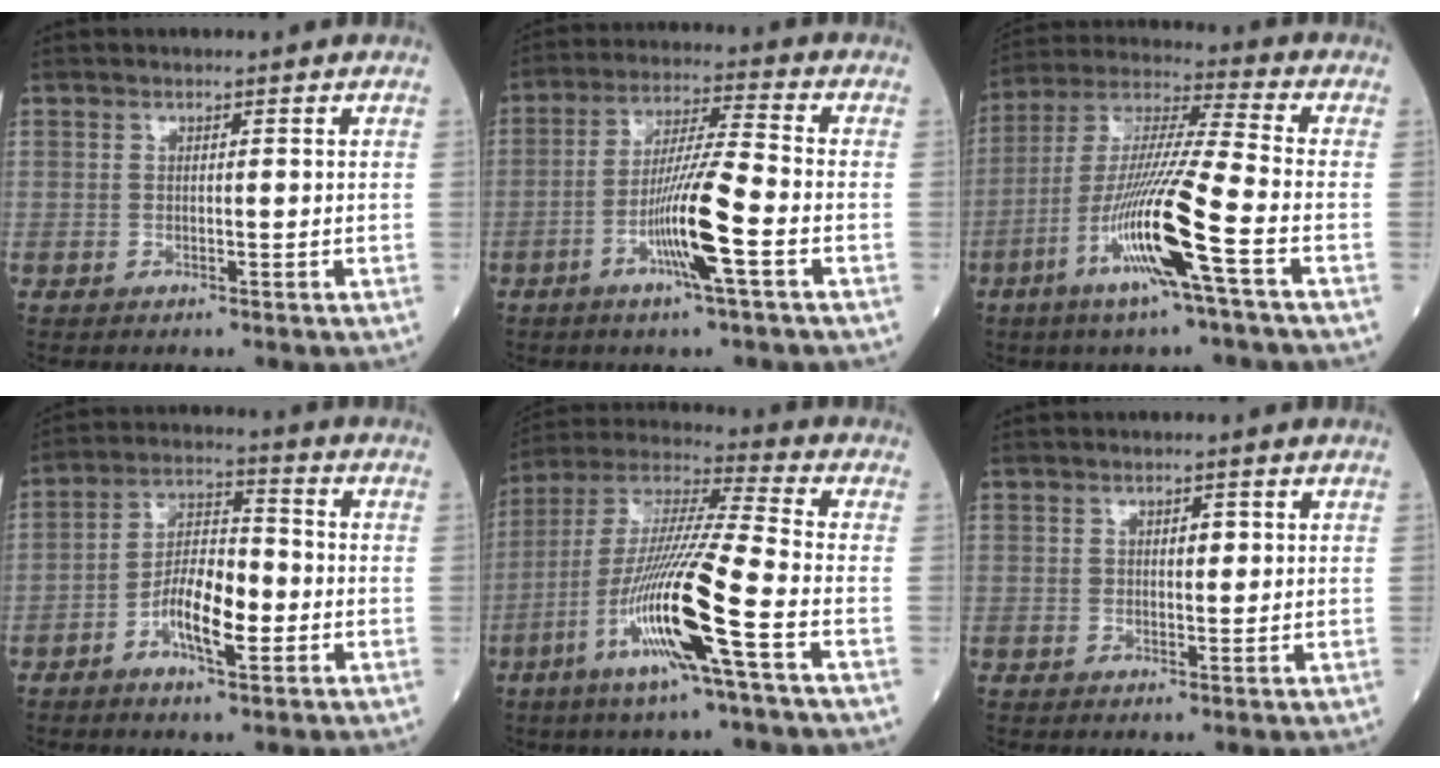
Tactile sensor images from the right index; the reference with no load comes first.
{"total": 10.6, "force": [-3.9, -0.4, 9.8], "torque": [-0.186, -0.005, -0.076]}
{"total": 15.6, "force": [-6.2, -0.7, 14.3], "torque": [-0.289, -0.012, -0.122]}
{"total": 9.0, "force": [-3.2, 2.9, 8.0], "torque": [-0.151, 0.011, -0.060]}
{"total": 17.1, "force": [-6.6, -0.4, 15.8], "torque": [-0.320, -0.014, -0.131]}
{"total": 2.0, "force": [0.6, 1.1, 1.6], "torque": [-0.021, 0.001, 0.008]}